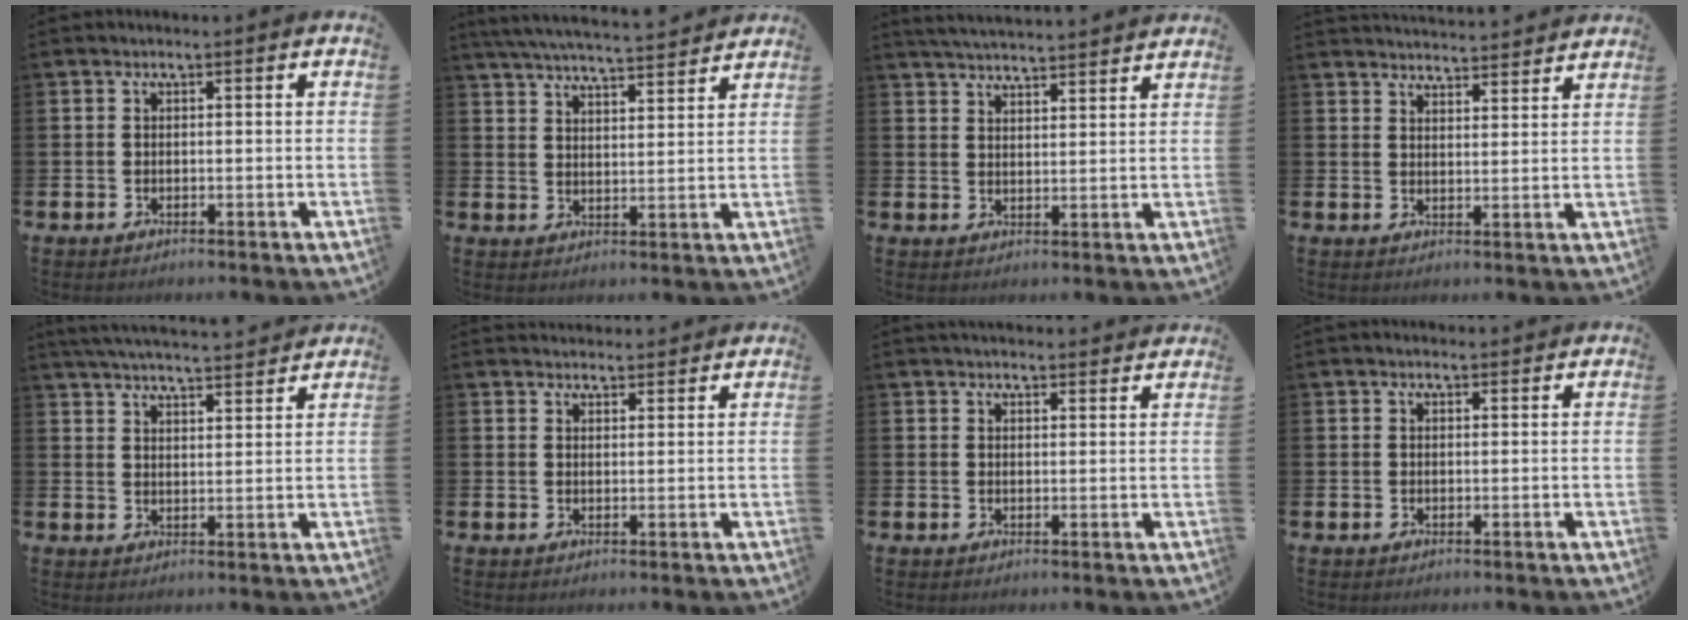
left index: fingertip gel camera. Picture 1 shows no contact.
{"total": 5.8, "force": [5.7, 0.2, 1.2], "torque": [-0.038, -0.035, 0.100]}
{"total": 4.4, "force": [4.4, -0.2, 0.2], "torque": [-0.023, -0.024, 0.081]}
{"total": 4.0, "force": [4.0, 0.1, -0.3], "torque": [-0.004, -0.029, 0.073]}
{"total": 4.8, "force": [4.8, 0.1, 0.6], "torque": [-0.022, -0.026, 0.086]}
{"total": 2.7, "force": [2.6, 0.6, -0.2], "torque": [0.006, -0.014, 0.047]}
{"total": 2.6, "force": [2.6, 0.5, 0.2], "torque": [0.000, -0.014, 0.045]}
{"total": 1.1, "force": [1.0, 0.3, 0.2], "torque": [0.005, -0.001, 0.017]}